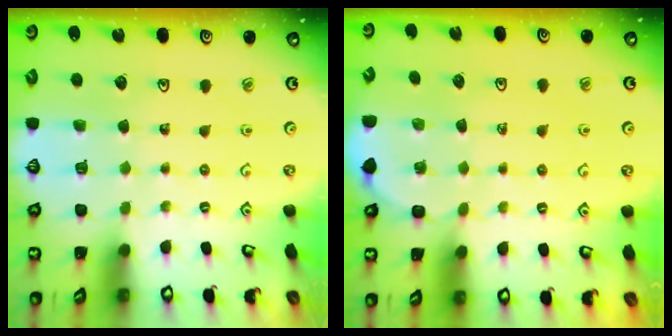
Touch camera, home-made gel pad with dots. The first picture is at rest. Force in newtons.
{"total": 3.0, "press": 2.9, "slide": 0.9}